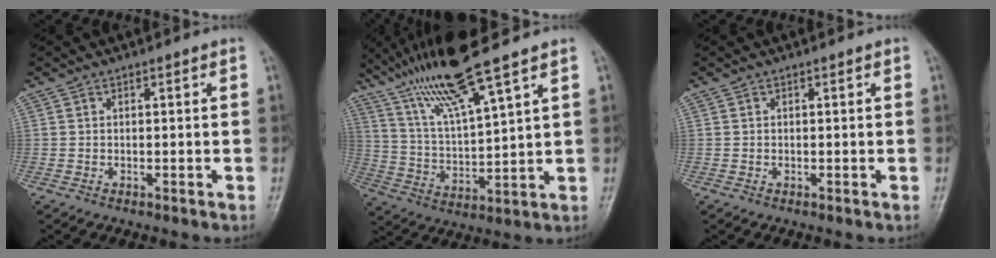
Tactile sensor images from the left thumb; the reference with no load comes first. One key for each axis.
{"total": 14.5, "fx": 10.3, "fy": 1.0, "fz": 10.2, "tx": -0.192, "ty": -0.042, "tz": 0.201}
{"total": 0.0}